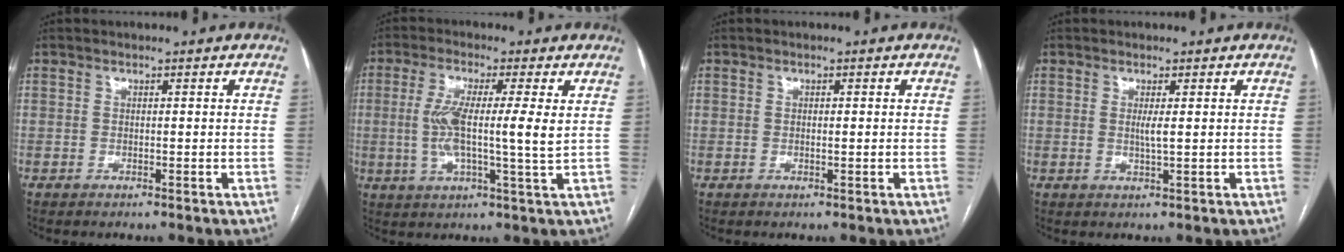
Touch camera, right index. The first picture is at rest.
{"total": 9.0, "force": [0.9, 0.3, 9.0], "torque": [-0.177, 0.001, 0.009]}
{"total": 0.6, "force": [0.0, 0.1, 0.6], "torque": [-0.013, -0.001, 0.000]}
{"total": 1.7, "force": [0.3, 0.0, 1.7], "torque": [-0.035, -0.002, 0.006]}